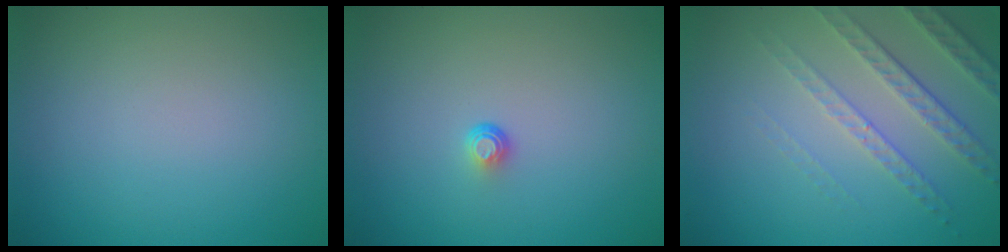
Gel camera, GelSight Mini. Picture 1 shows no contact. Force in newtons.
{"total": 0.9, "press": 0.5, "slide": 0.7}
{"total": 4.6, "press": 3.3, "slide": 3.2}